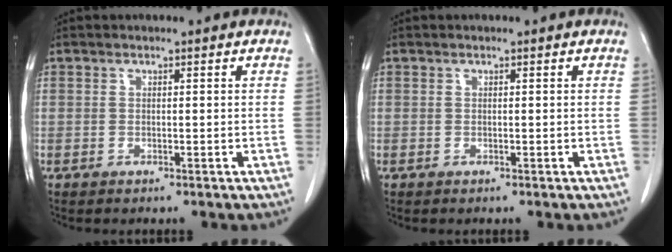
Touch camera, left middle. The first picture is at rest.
{"total": 0.0}